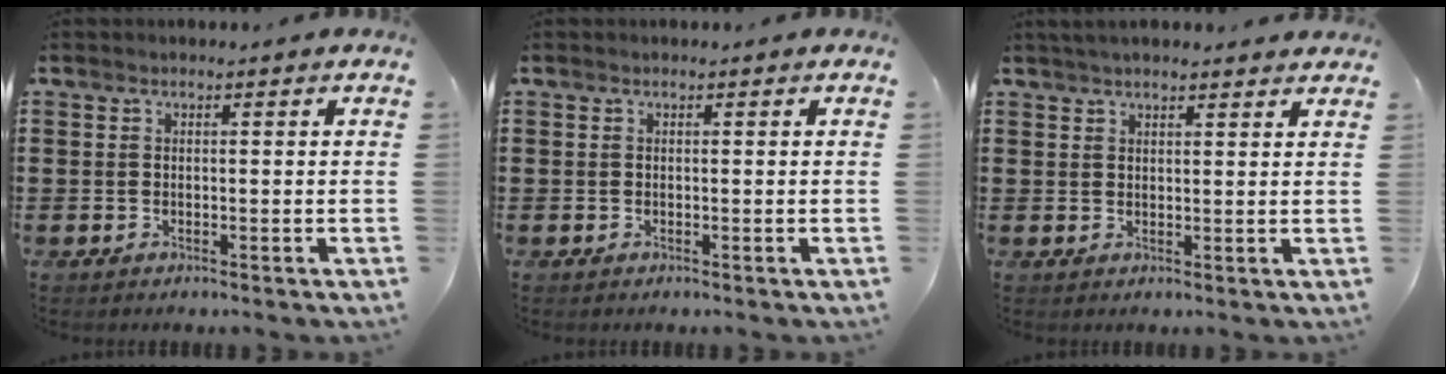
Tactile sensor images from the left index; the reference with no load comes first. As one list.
[{"total": 0.0}, {"total": 2.4, "force": [2.2, 0.2, 0.8], "torque": [-0.019, 0.003, 0.043]}]